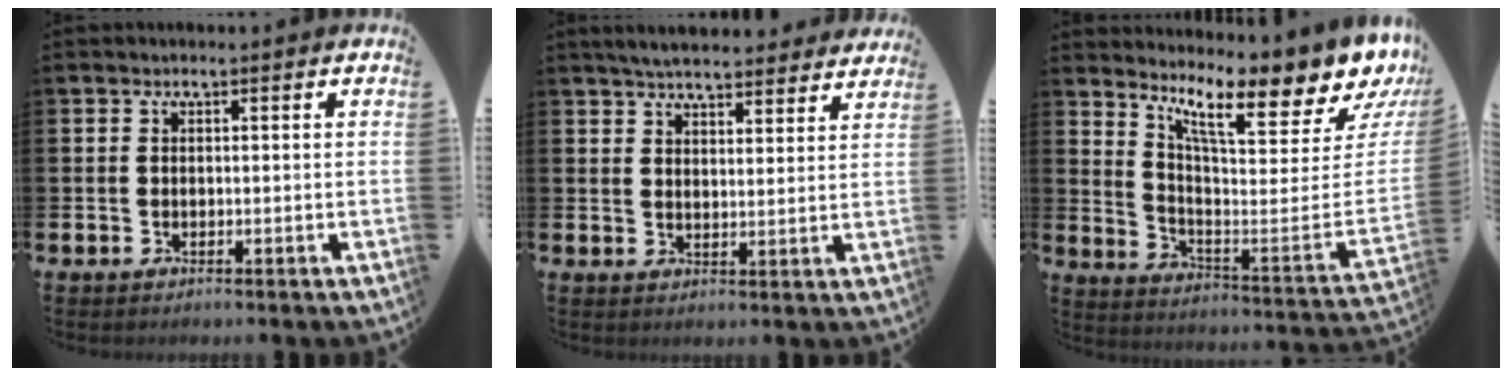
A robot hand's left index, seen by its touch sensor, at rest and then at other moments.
{"total": 5.3, "force": [5.2, 0.7, 0.8], "torque": [-0.023, -0.028, 0.092]}
{"total": 9.9, "force": [7.8, 2.1, 5.7], "torque": [-0.111, -0.081, 0.121]}